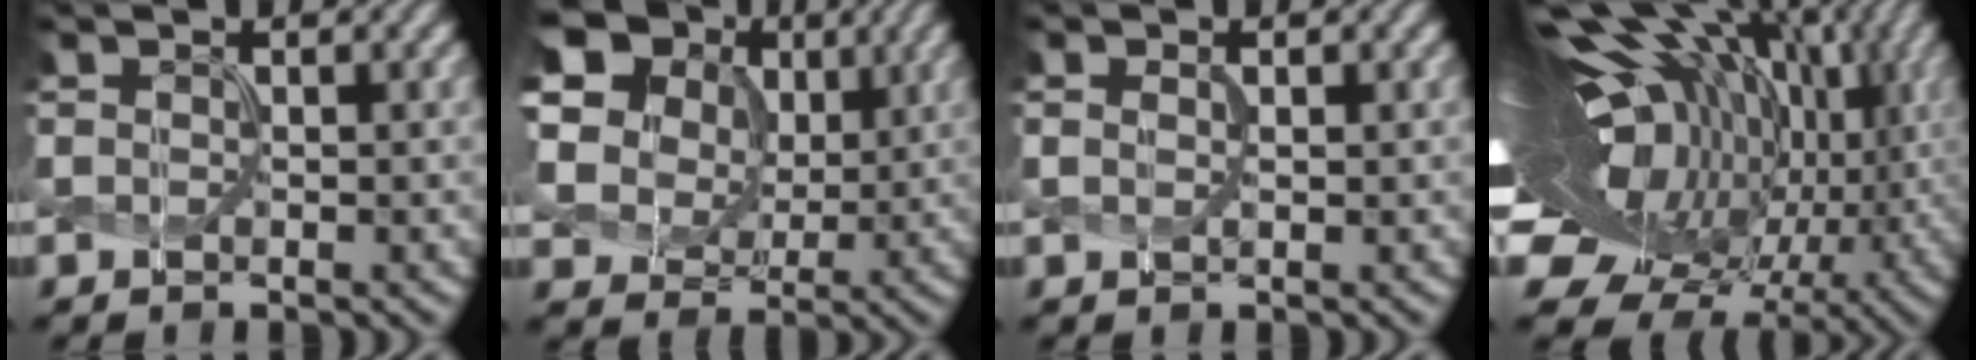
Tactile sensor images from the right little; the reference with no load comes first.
{"total": 13.6, "force": [4.6, 10.9, 6.6], "torque": [-0.164, 0.030, 0.095]}
{"total": 0.8, "force": [0.0, 0.3, 0.7], "torque": [-0.013, -0.004, 0.004]}
{"total": 20.0, "force": [2.1, 12.1, 15.8], "torque": [-0.256, 0.012, 0.058]}